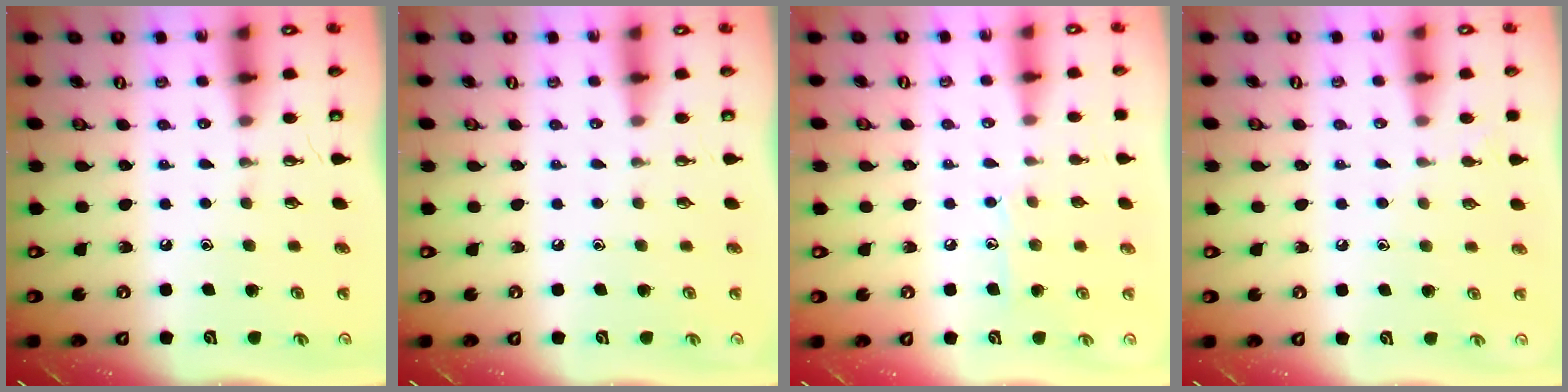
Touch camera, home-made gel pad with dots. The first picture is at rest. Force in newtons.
{"total": 0.0}
{"total": 7.3, "press": 7.3, "slide": 0.7}
{"total": 6.1, "press": 6.1, "slide": 0.6}